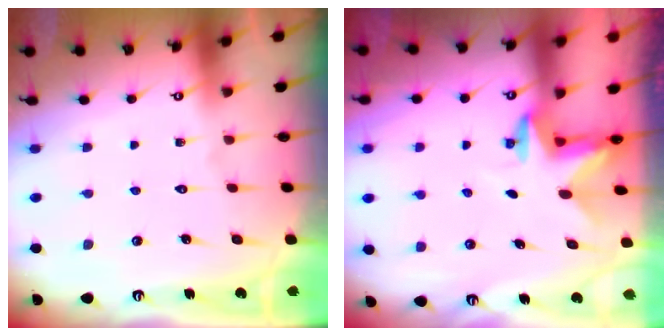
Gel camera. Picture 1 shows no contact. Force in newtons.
{"total": 2.3, "press": 2.3, "slide": 0.4}